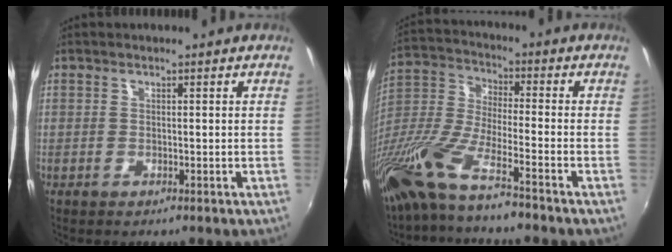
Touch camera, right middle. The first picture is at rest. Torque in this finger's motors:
{"motor_torque": [1.09, -1.05, 0.38, 0.21]}